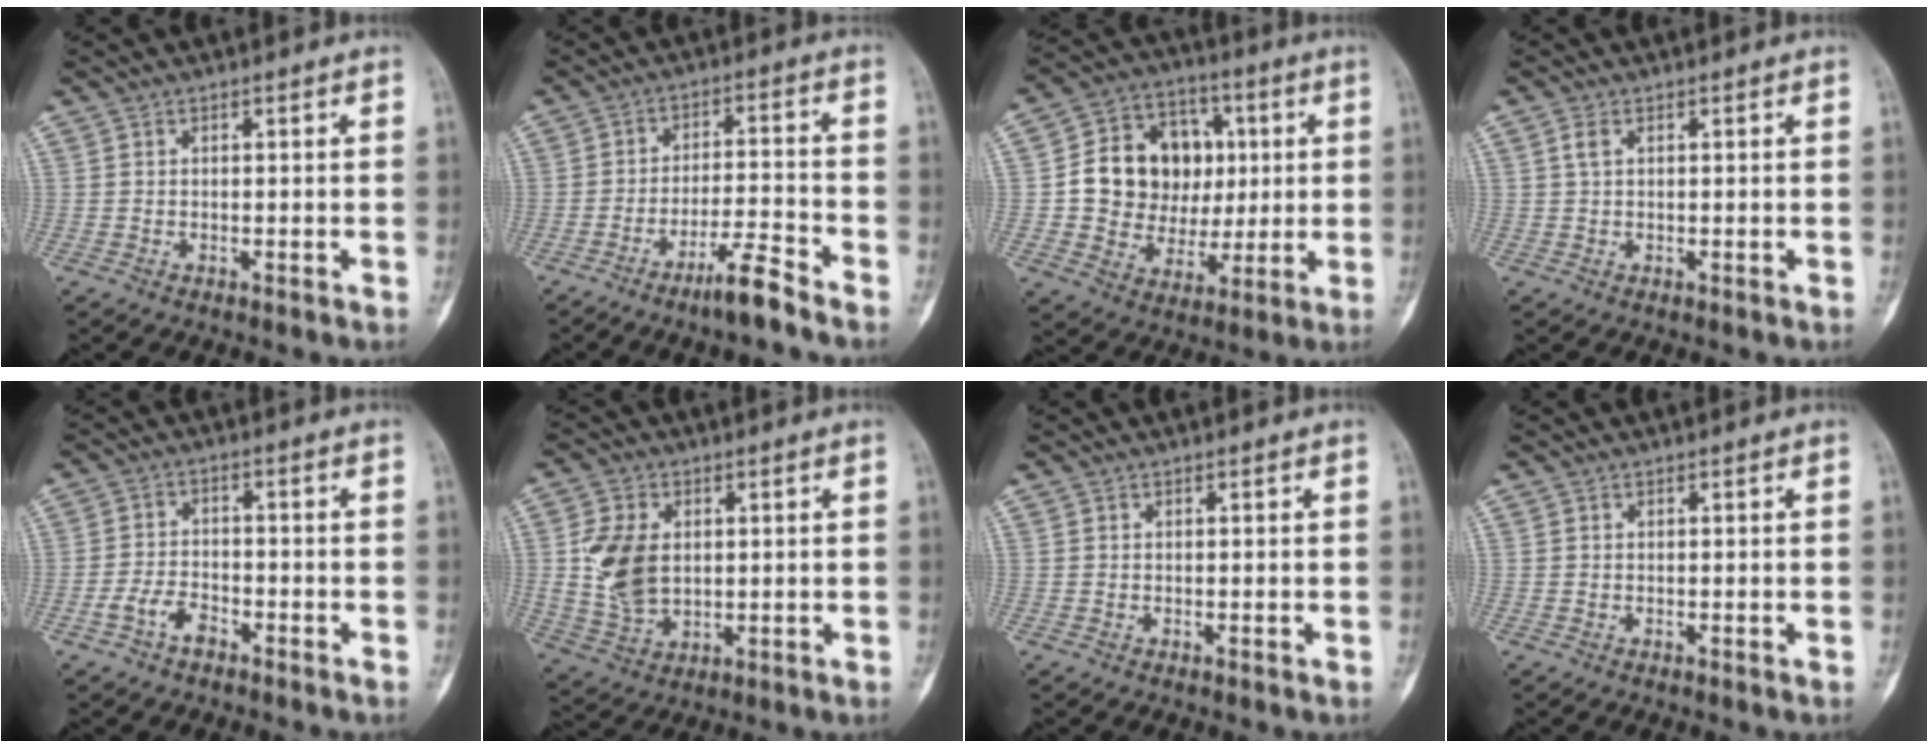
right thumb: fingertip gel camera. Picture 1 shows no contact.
{"total": 7.2, "force": [-5.6, 0.3, 4.6], "torque": [-0.082, 0.041, -0.102]}
{"total": 16.9, "force": [1.7, 14.3, 8.8], "torque": [-0.098, 0.022, 0.040]}
{"total": 1.5, "force": [0.6, 0.7, 1.2], "torque": [-0.032, 0.010, 0.014]}
{"total": 4.5, "force": [-2.8, 2.4, 2.5], "torque": [-0.050, 0.025, -0.053]}
{"total": 11.2, "force": [1.2, 7.7, 8.1], "torque": [-0.152, -0.005, 0.033]}
{"total": 0.0}
{"total": 0.0}